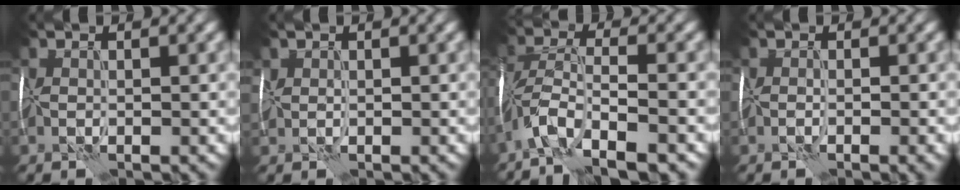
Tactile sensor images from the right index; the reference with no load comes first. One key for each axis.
{"total": 1.3, "fx": 0.8, "fy": 1.1, "fz": 0.2, "tx": -0.007, "ty": 0.005, "tz": 0.014}
{"total": 7.2, "fx": -4.8, "fy": 2.1, "fz": 4.9, "tx": -0.091, "ty": 0.004, "tz": -0.100}
{"total": 1.8, "fx": -0.8, "fy": 0.7, "fz": 1.5, "tx": -0.013, "ty": 0.000, "tz": -0.005}